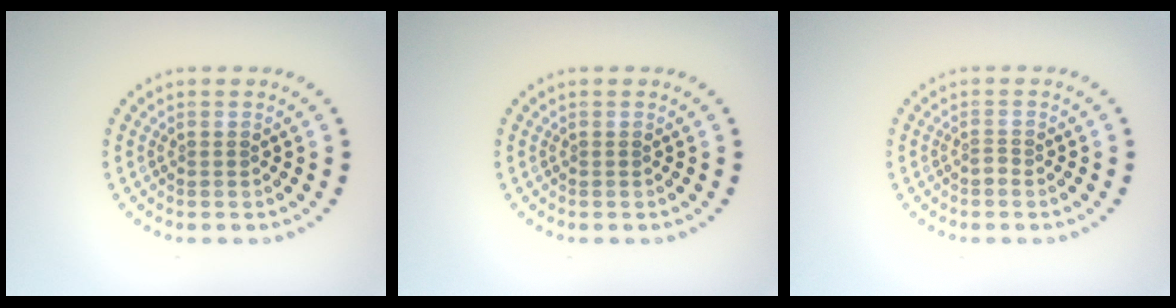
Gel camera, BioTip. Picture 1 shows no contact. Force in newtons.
{"total": 0.0}
{"total": 0.7, "press": 0.4, "slide": 0.6}